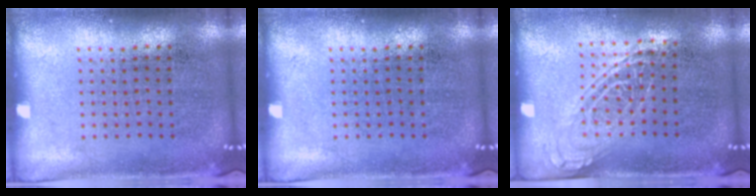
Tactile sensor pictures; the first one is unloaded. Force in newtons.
{"total": 0.0}
{"total": 1.4, "press": 1.2, "slide": 0.8}